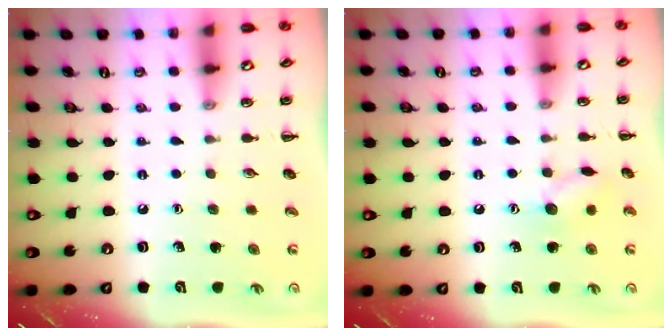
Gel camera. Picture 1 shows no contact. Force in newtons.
{"total": 7.9, "press": 7.9, "slide": 1.0}